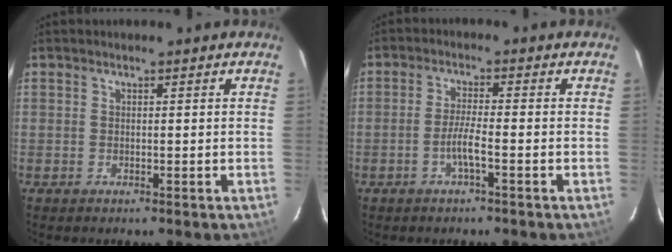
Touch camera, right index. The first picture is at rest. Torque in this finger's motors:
{"motor_torque": [0.10, -0.08, 0.11, 0.06]}